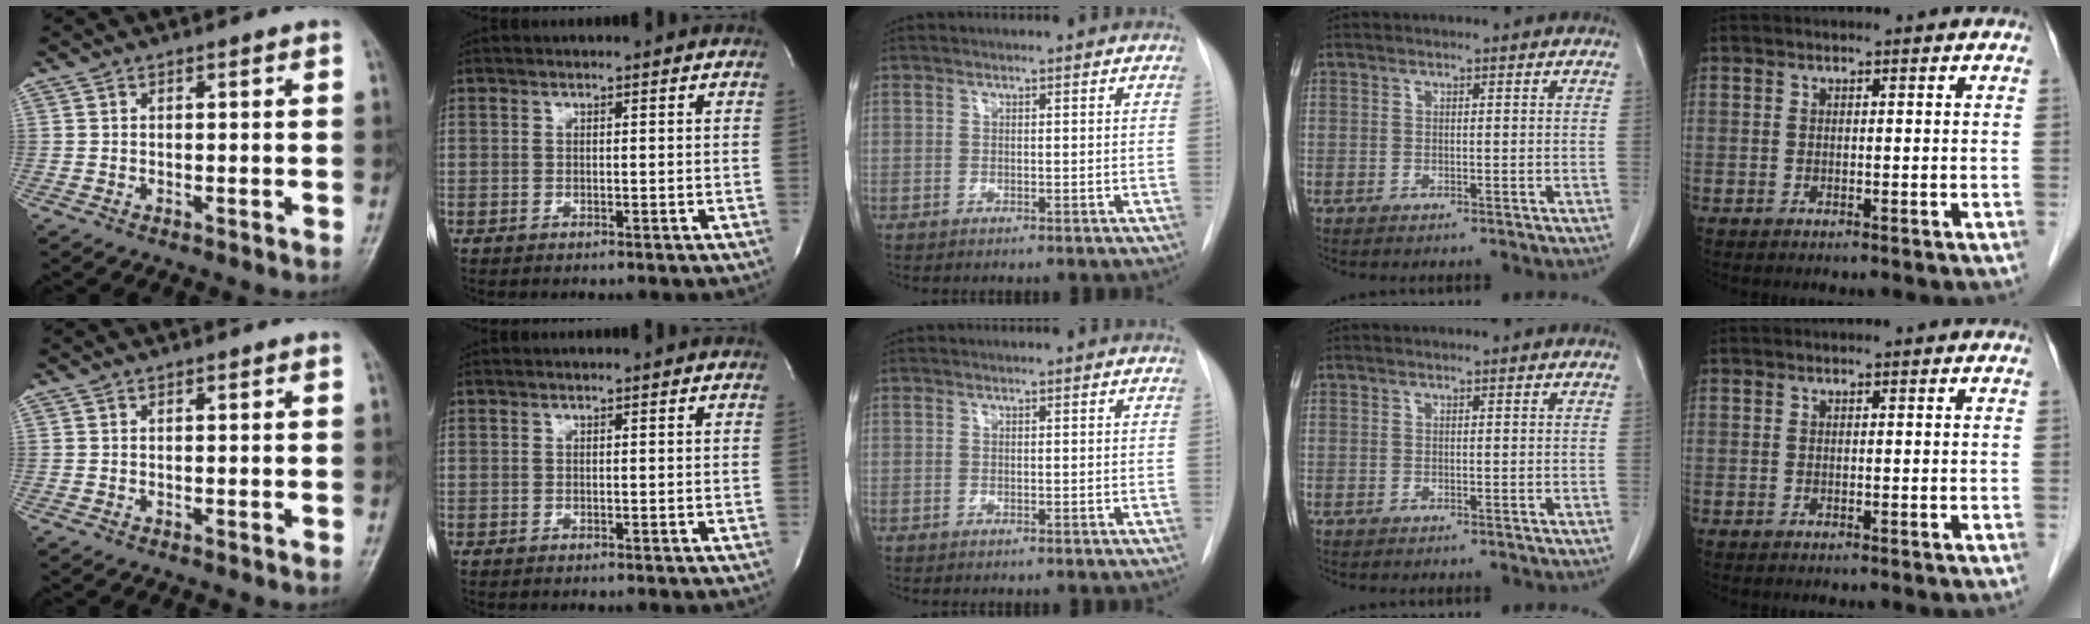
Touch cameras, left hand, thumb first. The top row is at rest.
{}